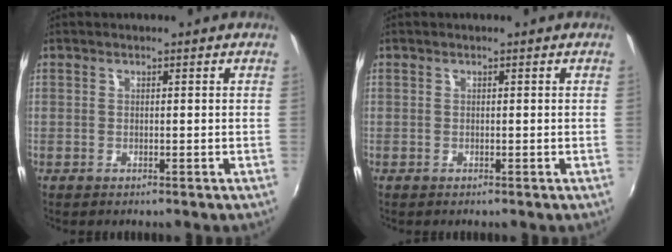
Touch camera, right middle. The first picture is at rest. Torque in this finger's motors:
{"motor_torque": [0.67, -0.57, -0.10, -0.13]}